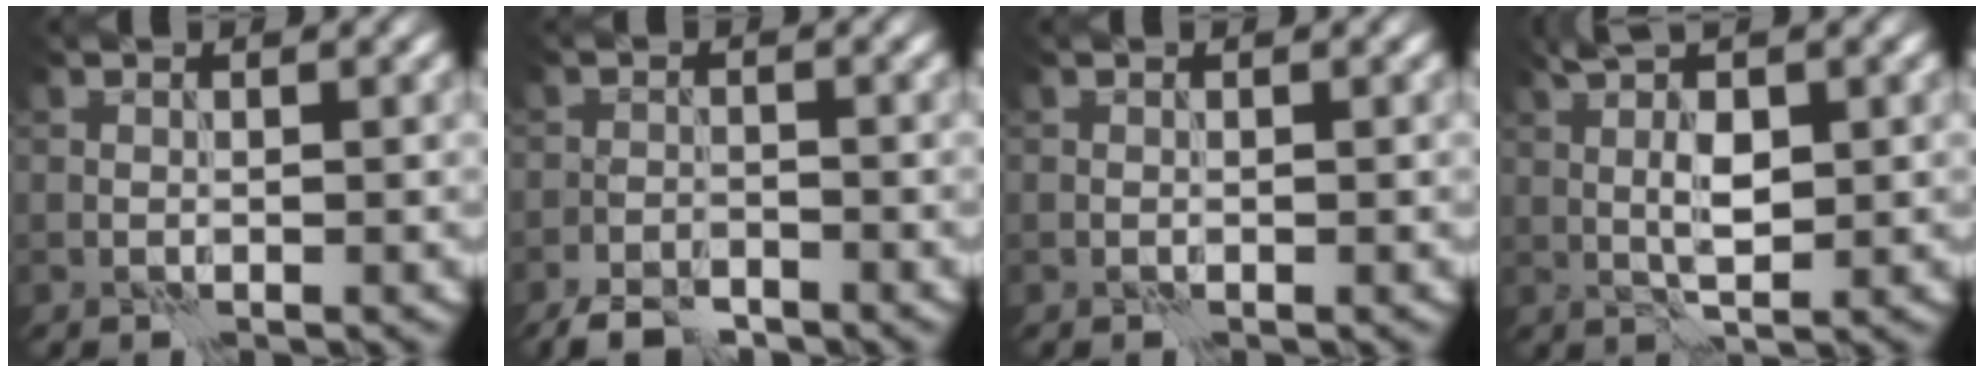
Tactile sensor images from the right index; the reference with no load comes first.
{"total": 3.7, "force": [-3.1, 1.3, 1.5], "torque": [-0.026, -0.008, -0.061]}
{"total": 0.0}
{"total": 4.0, "force": [1.1, 1.1, 3.6], "torque": [-0.073, 0.004, 0.025]}